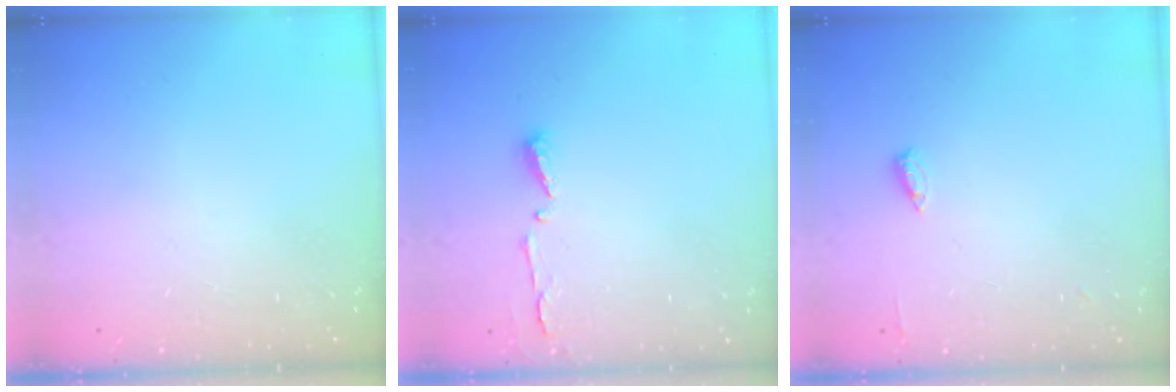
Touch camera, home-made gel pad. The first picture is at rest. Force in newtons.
{"total": 3.7, "press": 3.7, "slide": 0.5}
{"total": 4.5, "press": 4.4, "slide": 1.0}